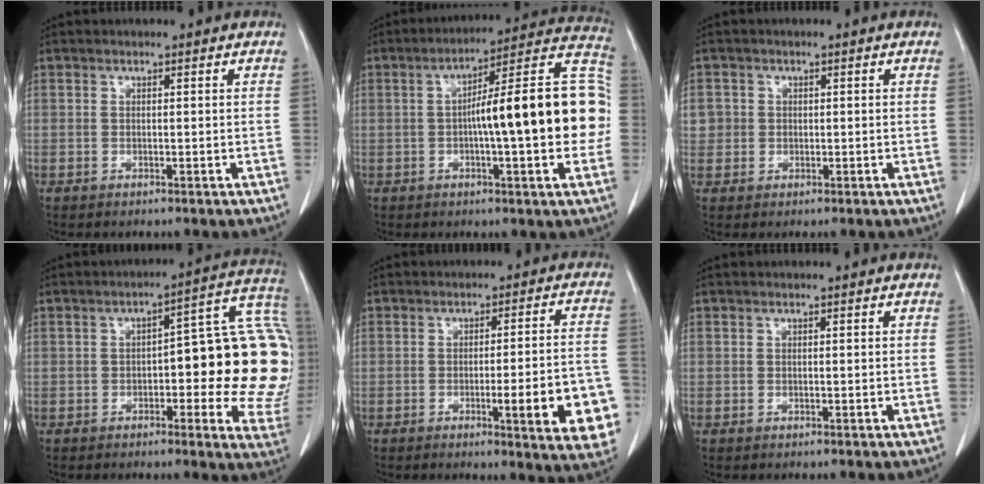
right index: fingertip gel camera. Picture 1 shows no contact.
{"total": 19.9, "force": [-0.8, 2.5, 19.7], "torque": [-0.245, 0.043, -0.012]}
{"total": 2.5, "force": [0.2, 2.5, 0.3], "torque": [0.008, 0.006, 0.005]}
{"total": 20.4, "force": [-0.1, 6.5, 19.3], "torque": [-0.184, 0.042, 0.002]}
{"total": 12.7, "force": [-4.1, 1.4, 12.0], "torque": [-0.106, 0.003, -0.045]}
{"total": 0.0}